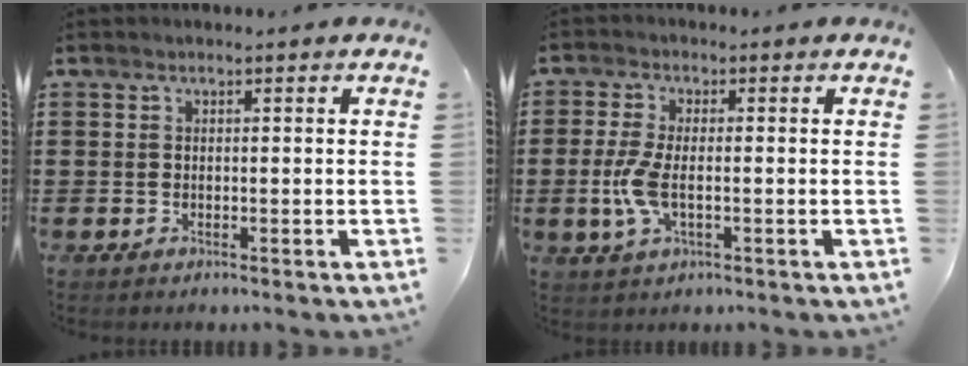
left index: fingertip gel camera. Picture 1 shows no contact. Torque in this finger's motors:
{"motor_torque": [0.82, -0.24, 0.62, 0.11]}